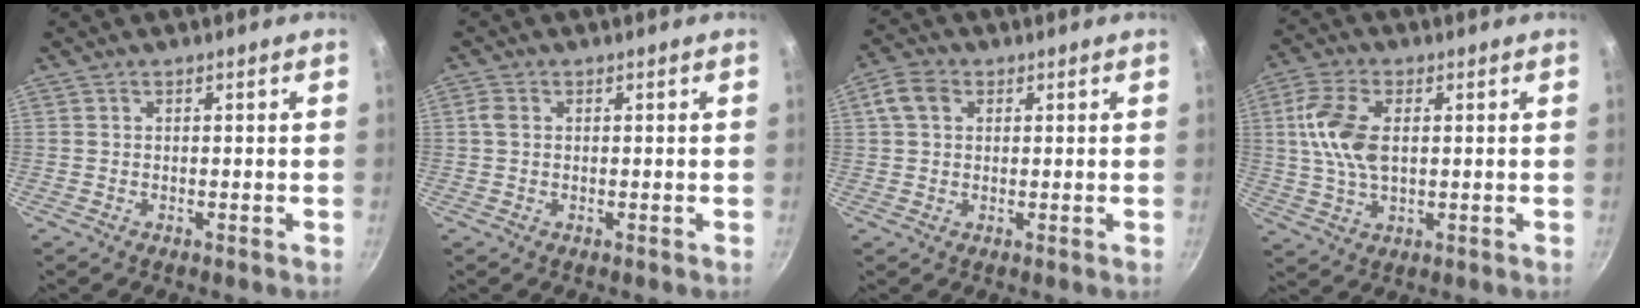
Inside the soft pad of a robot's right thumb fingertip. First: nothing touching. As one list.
[{"total": 1.8, "force": [0.2, 1.3, 1.1], "torque": [-0.023, 0.004, 0.004]}, {"total": 4.9, "force": [1.4, 3.8, 2.7], "torque": [-0.038, 0.005, 0.017]}, {"total": 10.2, "force": [1.5, 5.7, 8.2], "torque": [-0.160, 0.006, 0.027]}]